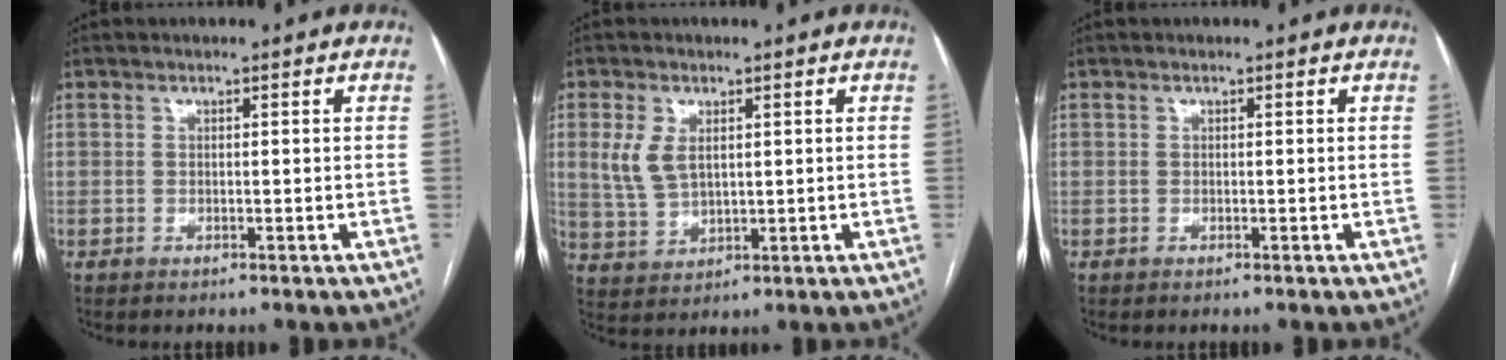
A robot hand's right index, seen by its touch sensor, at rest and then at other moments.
{"total": 5.6, "force": [1.6, 3.3, 4.2], "torque": [-0.099, 0.008, 0.040]}
{"total": 0.0}